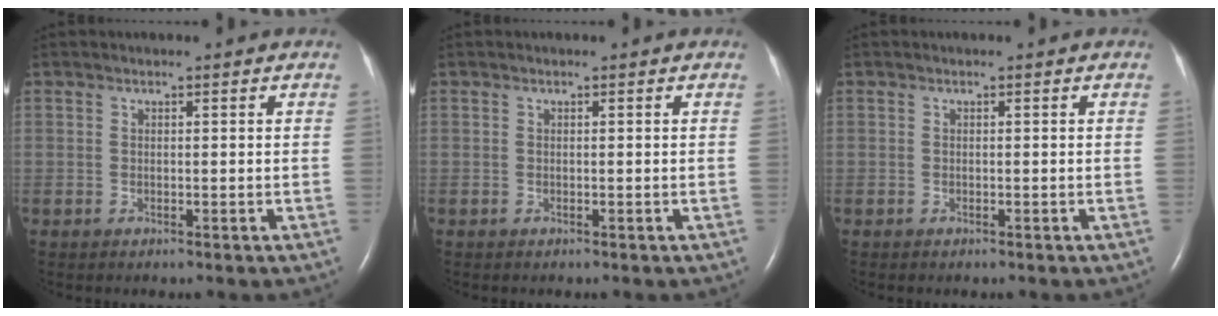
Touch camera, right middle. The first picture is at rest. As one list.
[{"total": 0.0}, {"total": 0.0}]